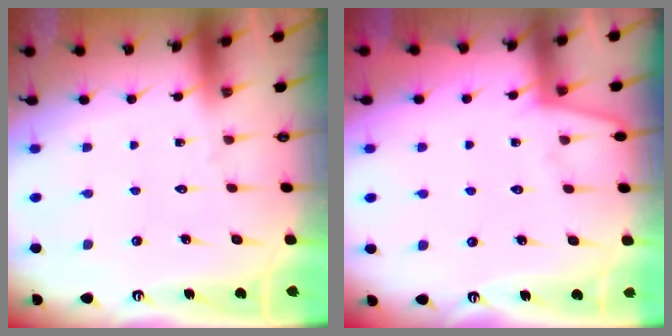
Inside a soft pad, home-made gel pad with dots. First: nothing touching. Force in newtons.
{"total": 2.4, "press": 2.4, "slide": 0.3}